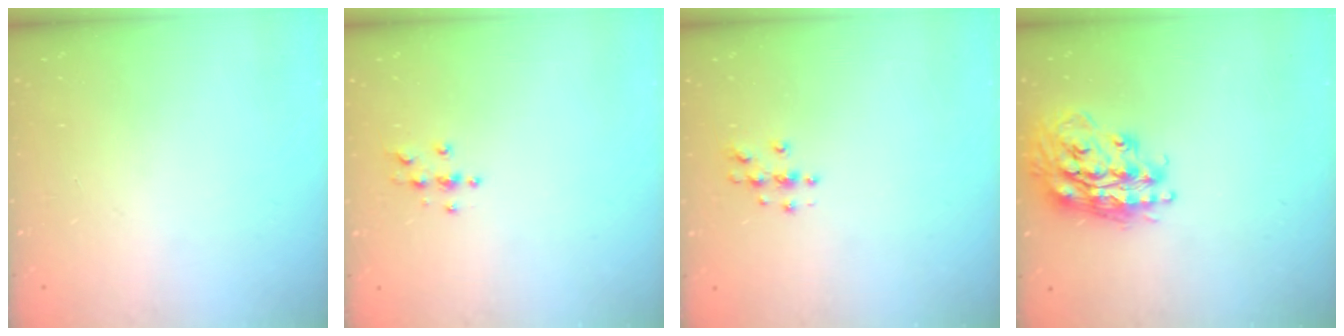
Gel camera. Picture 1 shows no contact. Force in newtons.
{"total": 3.8, "press": 3.8, "slide": 0.4}
{"total": 3.6, "press": 3.6, "slide": 0.4}
{"total": 18.8, "press": 18.8, "slide": 1.5}